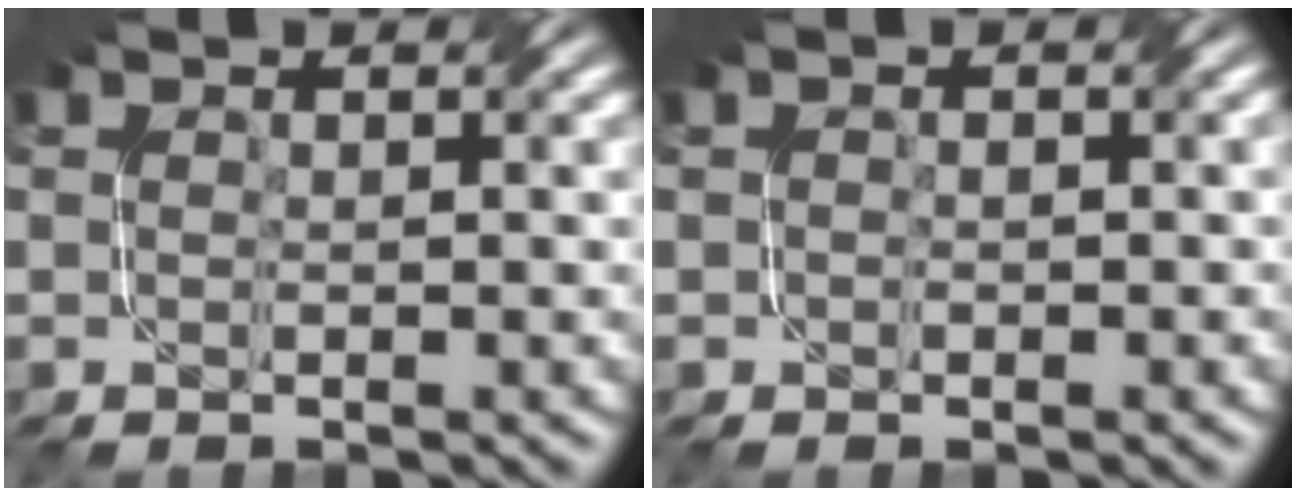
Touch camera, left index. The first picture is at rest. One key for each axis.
{"total": 0.6, "fx": 0.1, "fy": 0.5, "fz": 0.3, "tx": -0.007, "ty": -0.001, "tz": -0.004}